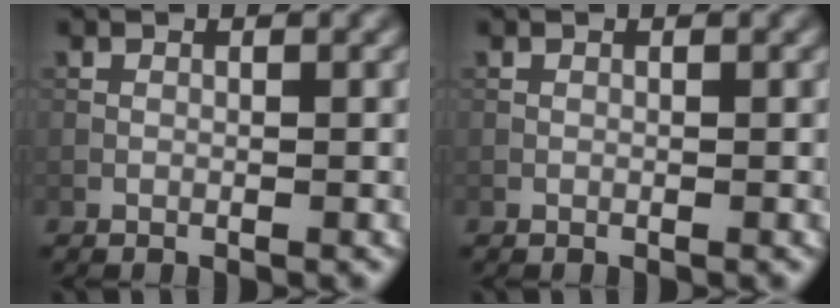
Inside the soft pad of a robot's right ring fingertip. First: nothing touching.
{"total": 0.0}